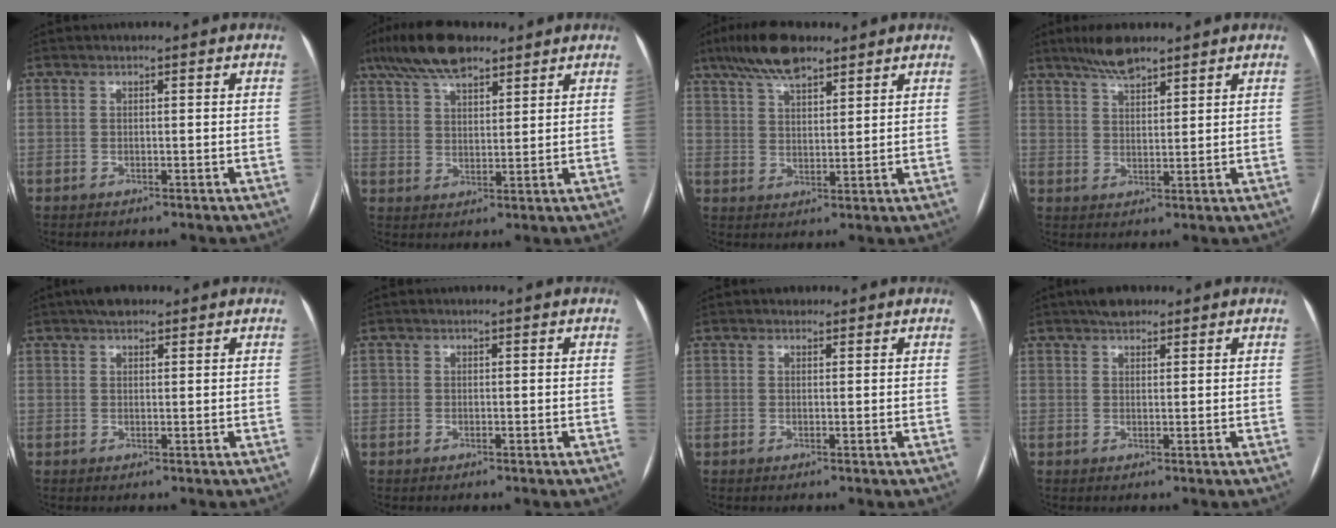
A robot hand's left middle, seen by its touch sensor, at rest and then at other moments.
{"total": 10.5, "force": [7.7, 3.5, 6.1], "torque": [-0.120, 0.025, 0.140]}
{"total": 9.2, "force": [6.8, 2.7, 5.6], "torque": [-0.108, 0.017, 0.121]}
{"total": 5.5, "force": [4.5, 1.1, 2.9], "torque": [-0.062, 0.007, 0.084]}
{"total": 3.1, "force": [2.3, 1.2, 1.6], "torque": [-0.028, 0.015, 0.036]}
{"total": 0.0}
{"total": 0.8, "force": [0.6, 0.6, 0.1], "torque": [-0.001, 0.002, 0.007]}
{"total": 3.1, "force": [2.5, 1.3, 1.4], "torque": [-0.025, 0.013, 0.039]}